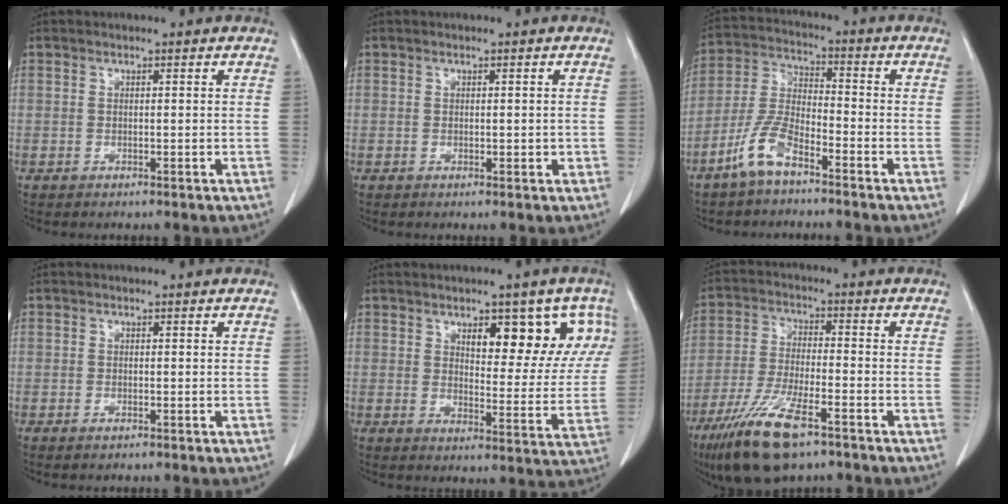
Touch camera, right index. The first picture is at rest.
{"total": 1.2, "force": [0.0, 0.6, 1.1], "torque": [-0.012, 0.001, 0.004]}
{"total": 8.0, "force": [-5.3, 2.3, 5.5], "torque": [-0.132, -0.003, -0.113]}
{"total": 0.6, "force": [-0.4, 0.2, 0.4], "torque": [-0.009, -0.001, -0.004]}
{"total": 11.1, "force": [5.4, 4.4, 8.6], "torque": [-0.093, 0.006, 0.076]}
{"total": 12.6, "force": [-8.1, 2.8, 9.2], "torque": [-0.187, -0.026, -0.144]}